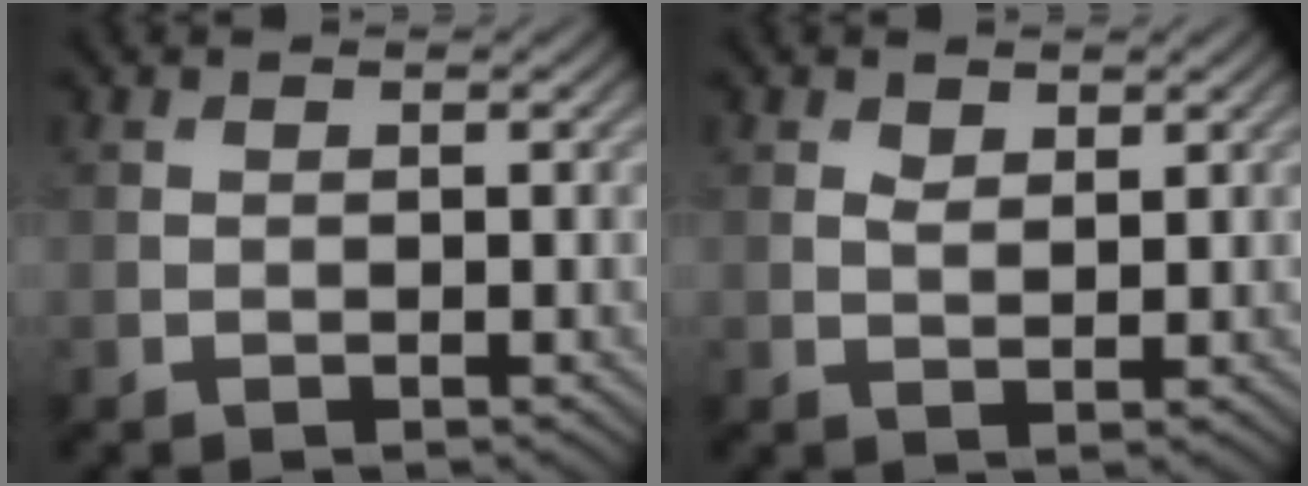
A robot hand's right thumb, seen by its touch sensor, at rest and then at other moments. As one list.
[{"total": 1.6, "force": [1.0, 0.8, 0.9], "torque": [-0.019, -0.003, 0.022]}]